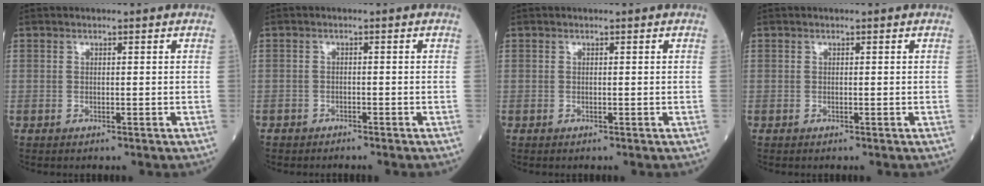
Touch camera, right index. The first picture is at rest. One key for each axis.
{"total": 1.4, "fx": -1.2, "fy": 0.6, "fz": 0.2, "tx": -0.009, "ty": 0.001, "tz": -0.021}
{"total": 0.0}
{"total": 0.0}